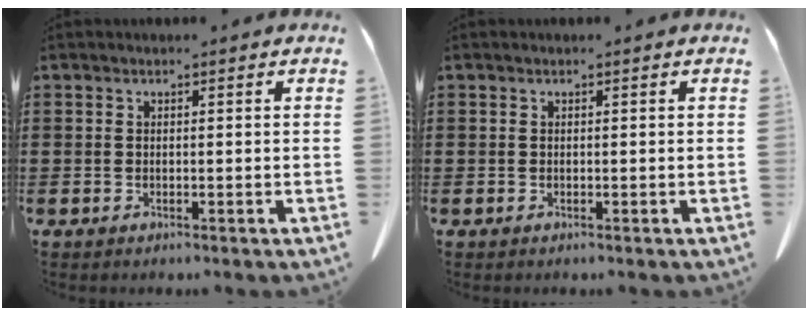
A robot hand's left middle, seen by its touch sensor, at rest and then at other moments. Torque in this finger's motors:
{"motor_torque": [0.00, 0.00, -0.01, 0.01]}